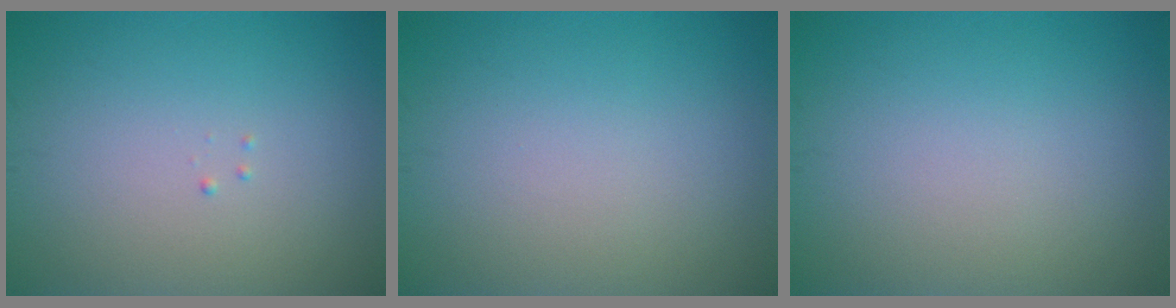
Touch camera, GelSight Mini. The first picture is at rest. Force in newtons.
{"total": 0.0}
{"total": 0.0}